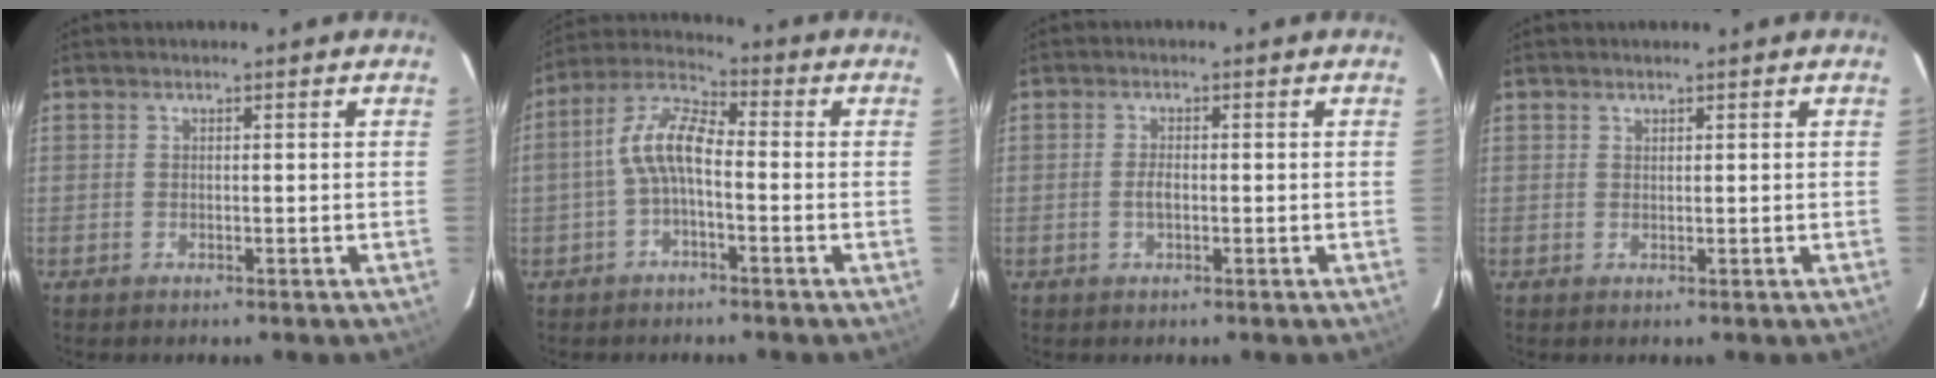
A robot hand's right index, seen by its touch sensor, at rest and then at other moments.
{"total": 7.7, "force": [-1.7, 3.3, 6.7], "torque": [-0.148, 0.022, -0.037]}
{"total": 1.9, "force": [-0.5, 0.9, 1.6], "torque": [-0.033, -0.001, -0.008]}
{"total": 0.5, "force": [0.4, 0.3, 0.0], "torque": [0.000, 0.001, 0.009]}